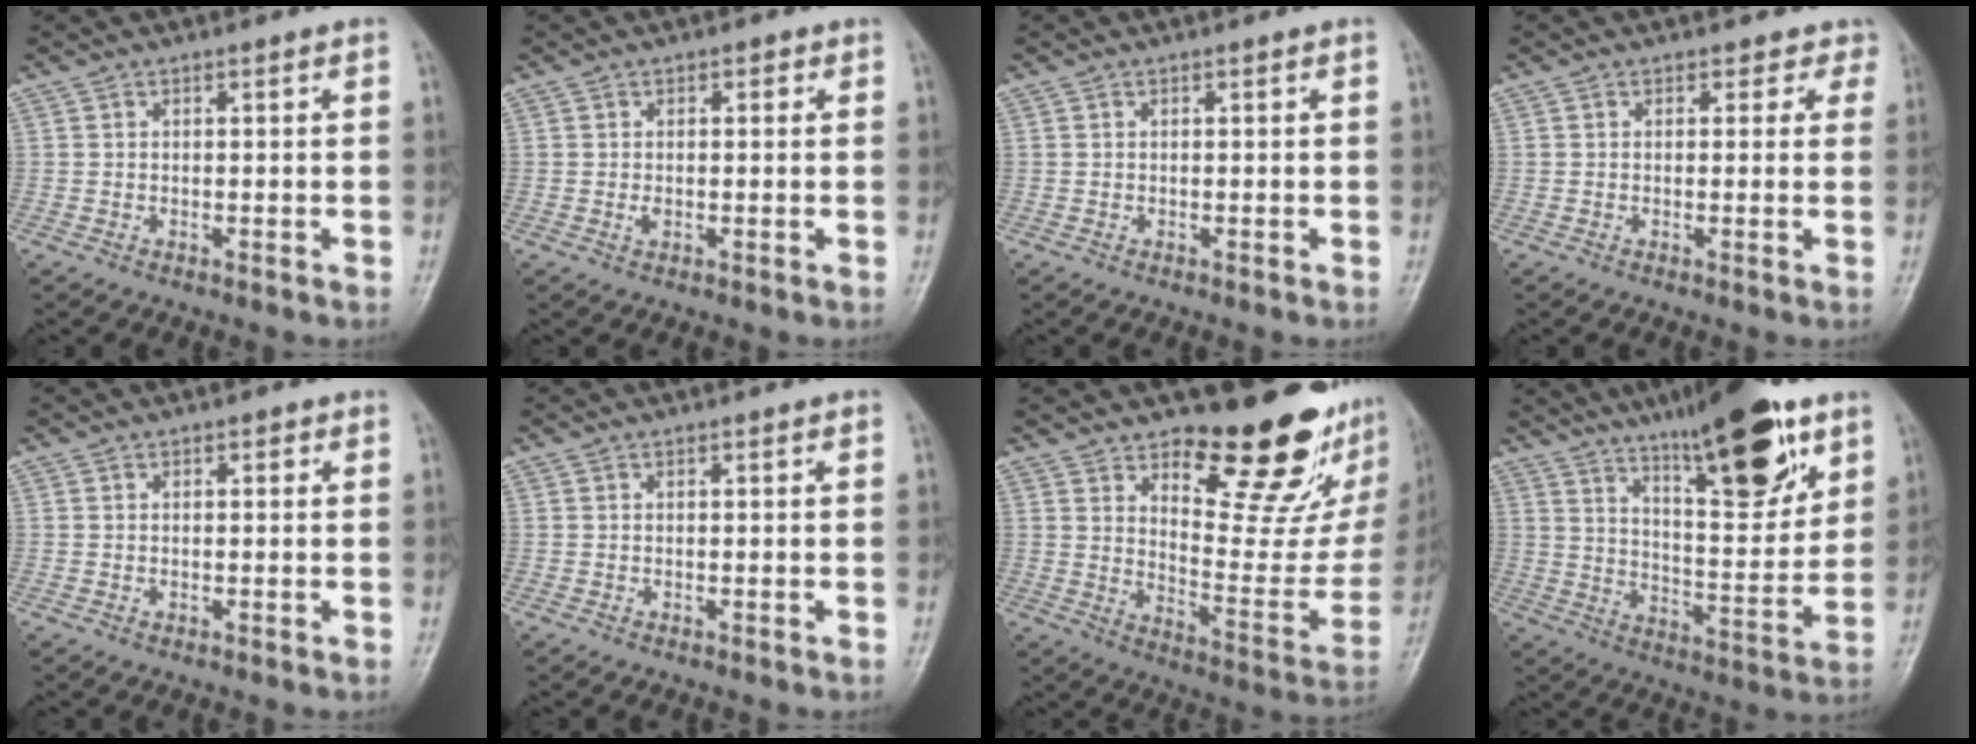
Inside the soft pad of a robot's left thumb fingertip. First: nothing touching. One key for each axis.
{"total": 2.0, "fx": 0.2, "fy": 1.4, "fz": 1.4, "tx": -0.013, "ty": 0.000, "tz": -0.002}
{"total": 0.0}
{"total": 2.4, "fx": 1.6, "fy": 1.7, "fz": 0.1, "tx": 0.024, "ty": -0.009, "tz": -0.001}
{"total": 1.1, "fx": 0.2, "fy": 0.9, "fz": 0.6, "tx": 0.000, "ty": 0.002, "tz": 0.000}
{"total": 0.0}
{"total": 23.8, "fx": 15.2, "fy": 9.2, "fz": 15.9, "tx": -0.167, "ty": -0.105, "tz": 0.223}
{"total": 19.8, "fx": 11.9, "fy": 5.7, "fz": 14.8, "tx": -0.187, "ty": -0.061, "tz": 0.191}